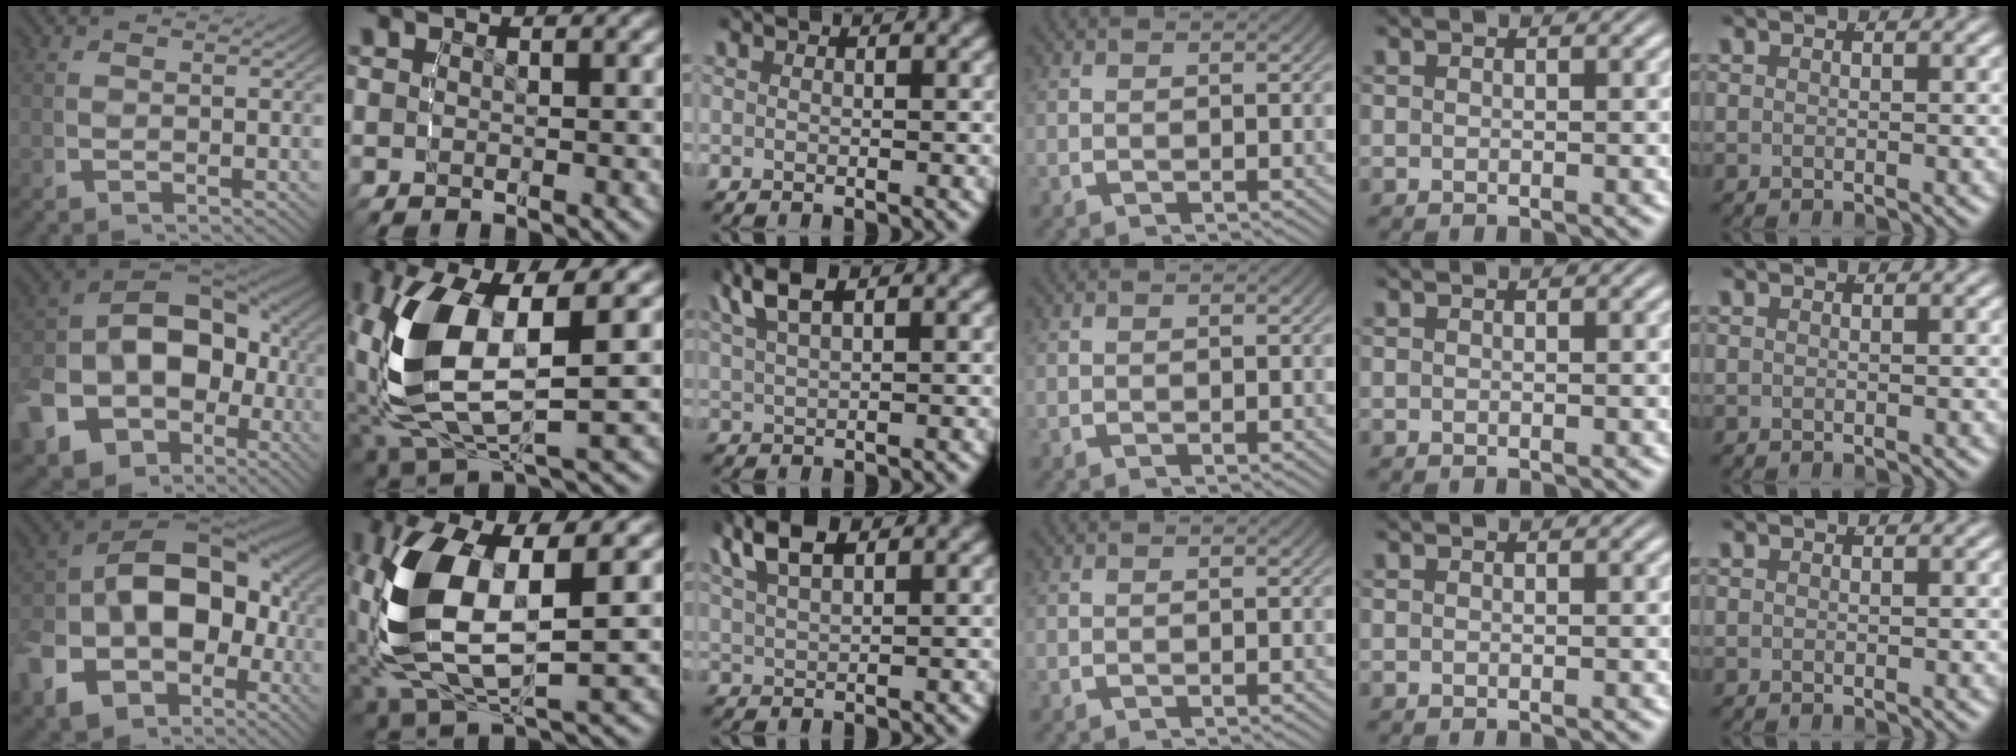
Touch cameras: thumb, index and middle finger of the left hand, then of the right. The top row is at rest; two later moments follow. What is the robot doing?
{"motion": "lift_and_place", "object": "pen"}